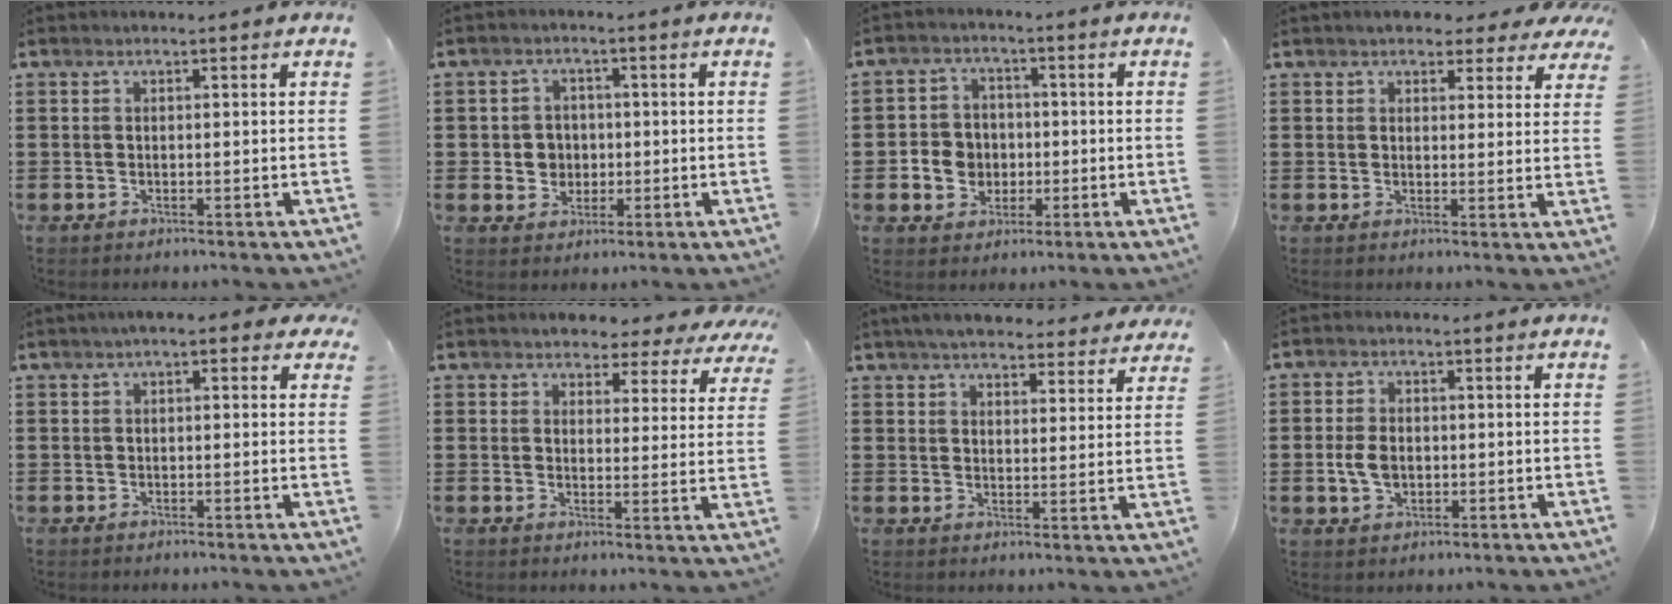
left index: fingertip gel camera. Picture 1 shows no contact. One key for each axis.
{"total": 3.7, "fx": -0.2, "fy": 3.5, "fz": 1.3, "tx": -0.030, "ty": 0.006, "tz": -0.009}
{"total": 4.9, "fx": -0.8, "fy": 4.6, "fz": 1.6, "tx": -0.044, "ty": 0.013, "tz": -0.014}
{"total": 3.6, "fx": 3.1, "fy": 1.4, "fz": 1.1, "tx": -0.026, "ty": -0.003, "tz": 0.056}
{"total": 1.5, "fx": -0.6, "fy": 0.9, "fz": 1.1, "tx": -0.024, "ty": 0.008, "tz": -0.015}
{"total": 3.5, "fx": 3.2, "fy": 1.4, "fz": 0.3, "tx": -0.020, "ty": -0.017, "tz": 0.051}
{"total": 5.3, "fx": 5.0, "fy": 1.0, "fz": 1.4, "tx": -0.045, "ty": -0.011, "tz": 0.092}
{"total": 4.3, "fx": -0.5, "fy": 2.9, "fz": 3.1, "tx": -0.075, "ty": 0.003, "tz": -0.013}